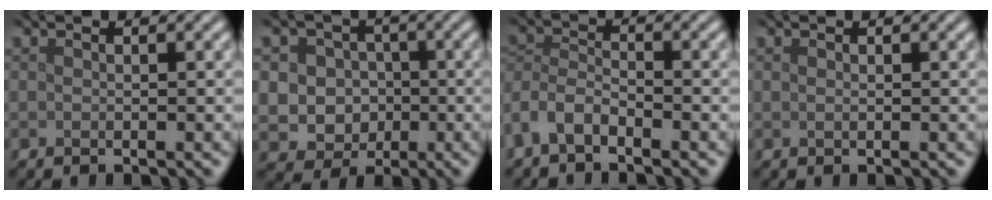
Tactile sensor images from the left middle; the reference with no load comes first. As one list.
[{"total": 5.8, "force": [0.1, 5.3, 2.3], "torque": [-0.028, 0.022, -0.023]}, {"total": 3.2, "force": [-2.4, 1.2, 1.7], "torque": [-0.037, 0.003, -0.059]}, {"total": 0.0}]